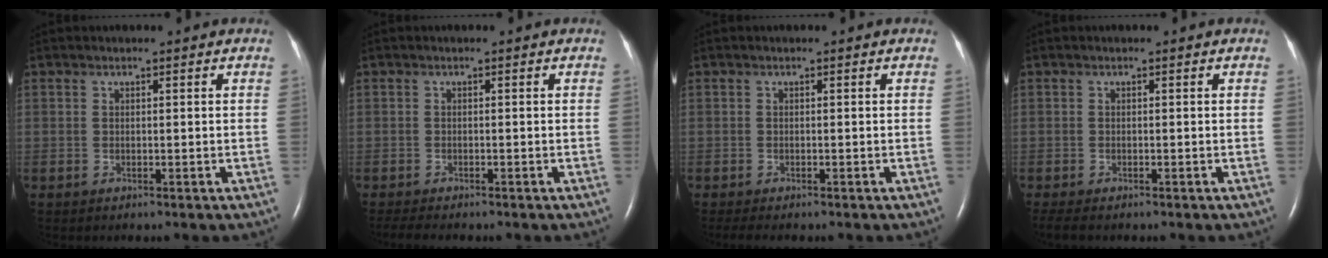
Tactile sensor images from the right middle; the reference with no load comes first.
{"total": 3.4, "force": [-2.9, 0.7, 1.7], "torque": [-0.031, -0.010, -0.041]}
{"total": 2.7, "force": [-2.2, 0.7, 1.4], "torque": [-0.024, -0.009, -0.027]}
{"total": 2.6, "force": [-2.0, 0.7, 1.4], "torque": [-0.029, -0.010, -0.030]}